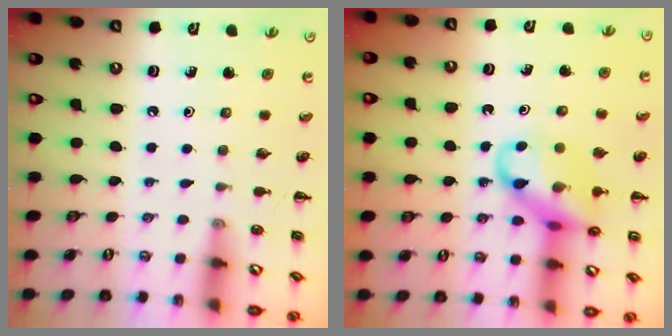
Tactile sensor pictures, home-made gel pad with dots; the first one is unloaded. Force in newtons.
{"total": 14.3, "press": 14.1, "slide": 2.3}